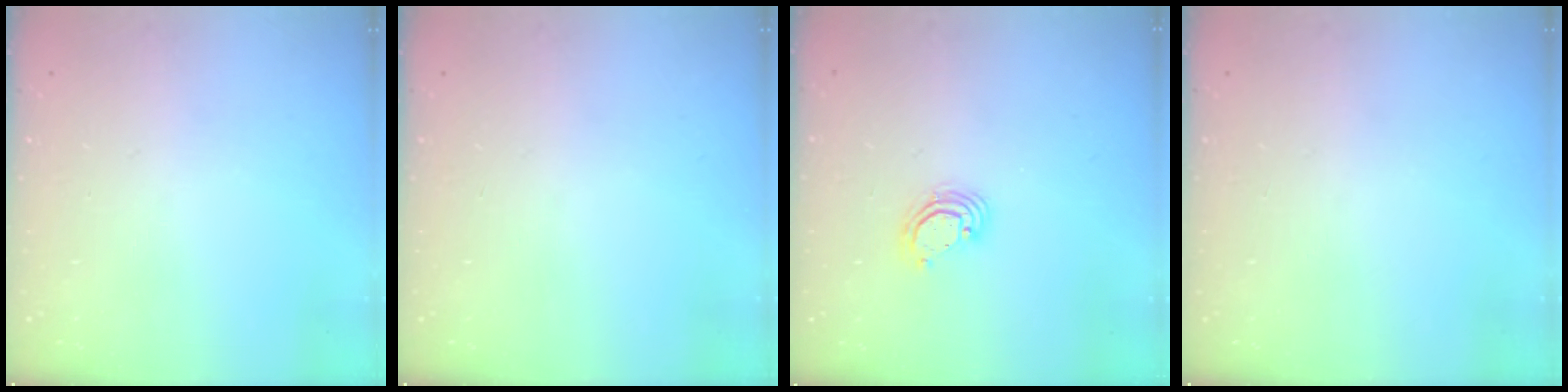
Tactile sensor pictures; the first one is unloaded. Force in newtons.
{"total": 0.0}
{"total": 4.8, "press": 4.8, "slide": 0.3}
{"total": 0.0}